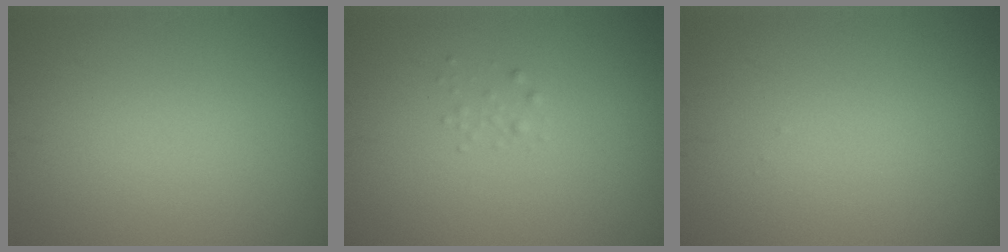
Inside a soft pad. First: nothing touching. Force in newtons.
{"total": 0.6, "press": 0.6, "slide": 0.0}
{"total": 0.0}